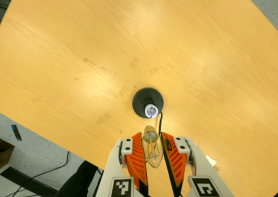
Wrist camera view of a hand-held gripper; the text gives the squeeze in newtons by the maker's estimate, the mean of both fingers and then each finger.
{"total": 12.4, "left": 12.7, "right": 12.1}